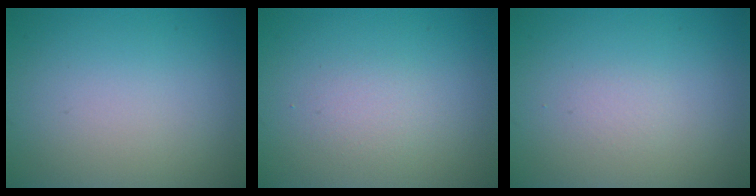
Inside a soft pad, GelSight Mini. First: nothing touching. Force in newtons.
{"total": 1.3, "press": 1.3, "slide": 0.1}
{"total": 0.6, "press": 0.6, "slide": 0.1}